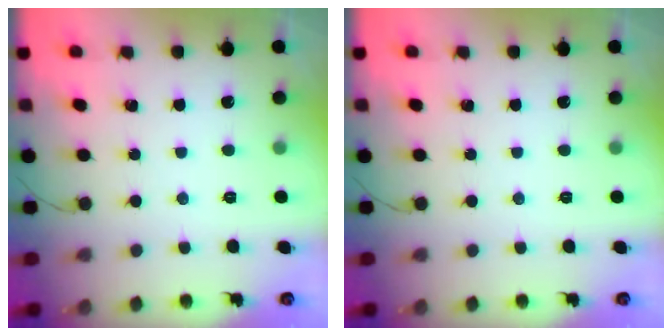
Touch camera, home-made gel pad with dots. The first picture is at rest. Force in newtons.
{"total": 0.0}